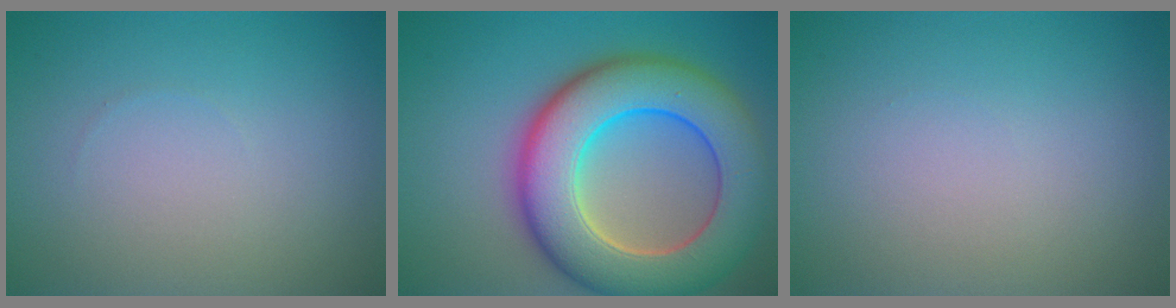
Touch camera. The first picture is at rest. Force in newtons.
{"total": 12.0, "press": 12.0, "slide": 0.7}
{"total": 0.0}